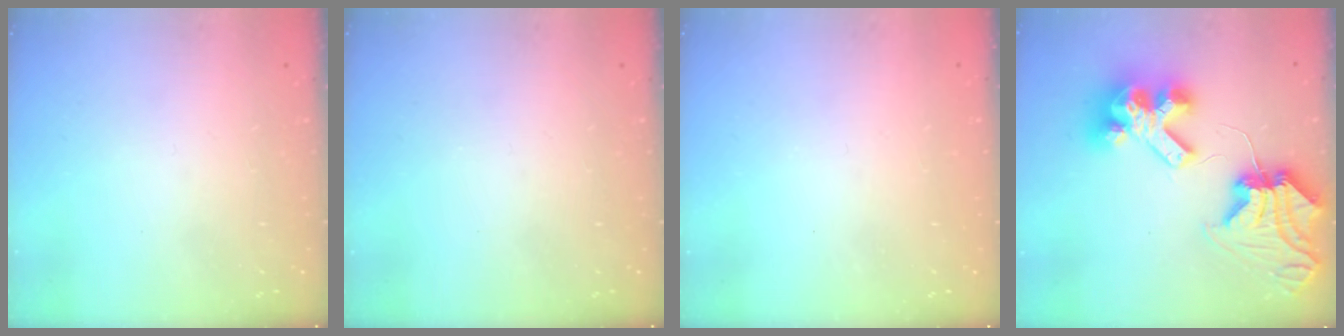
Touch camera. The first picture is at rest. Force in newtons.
{"total": 0.0}
{"total": 0.8, "press": 0.7, "slide": 0.3}
{"total": 15.3, "press": 15.2, "slide": 1.9}